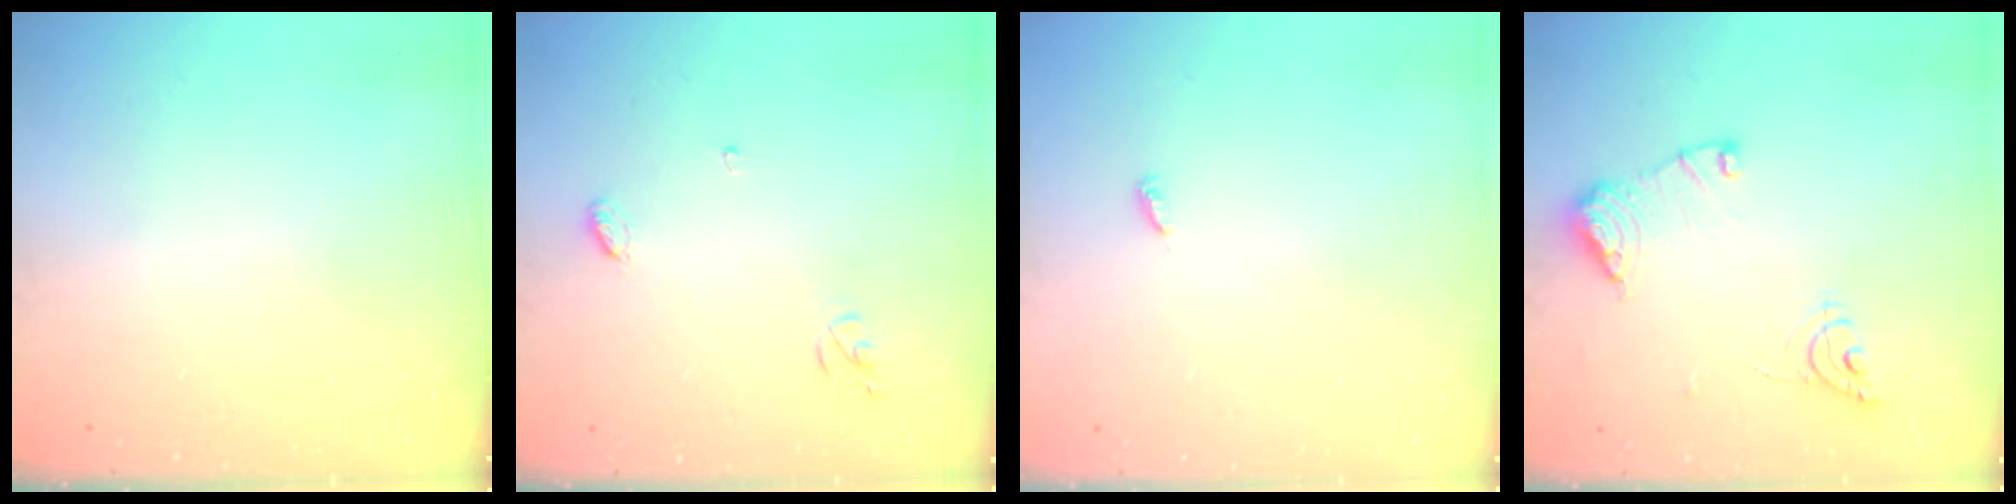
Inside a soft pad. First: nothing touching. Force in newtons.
{"total": 4.7, "press": 4.7, "slide": 0.1}
{"total": 2.5, "press": 2.5, "slide": 0.2}
{"total": 11.5, "press": 11.4, "slide": 1.0}